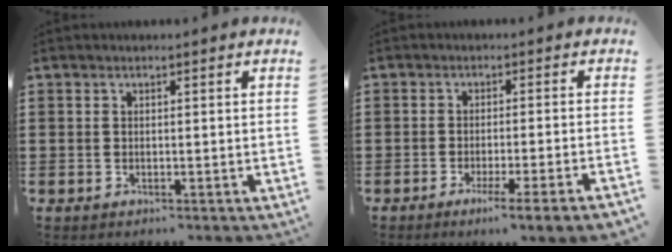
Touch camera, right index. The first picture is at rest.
{"total": 3.4, "force": [-2.3, -0.6, 2.4], "torque": [-0.038, -0.010, -0.041]}